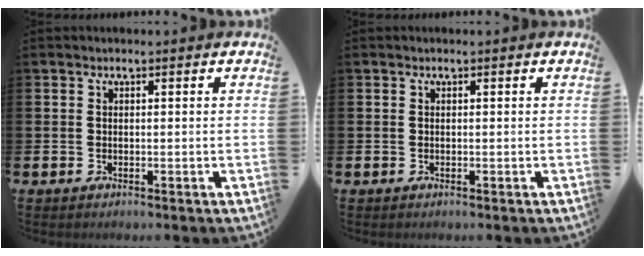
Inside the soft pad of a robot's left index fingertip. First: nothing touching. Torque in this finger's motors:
{"motor_torque": [0.01, 0.09, -0.05, 0.01]}